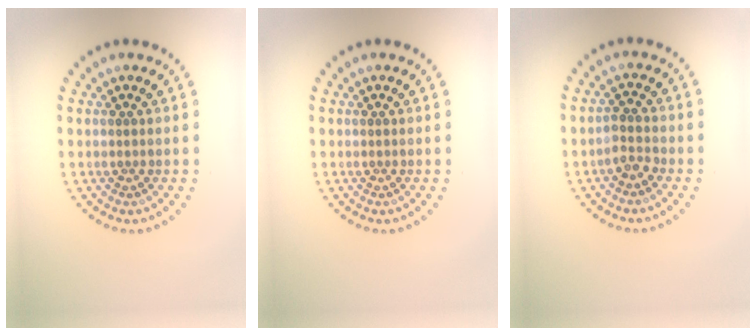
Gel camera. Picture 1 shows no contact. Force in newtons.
{"total": 0.0}
{"total": 1.4, "press": 1.2, "slide": 0.7}